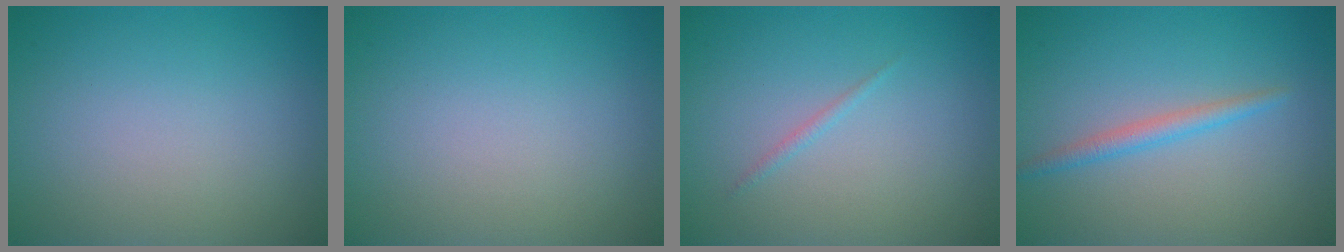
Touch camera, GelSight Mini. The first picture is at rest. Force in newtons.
{"total": 0.0}
{"total": 0.6, "press": 0.6, "slide": 0.1}
{"total": 1.7, "press": 1.7, "slide": 0.1}